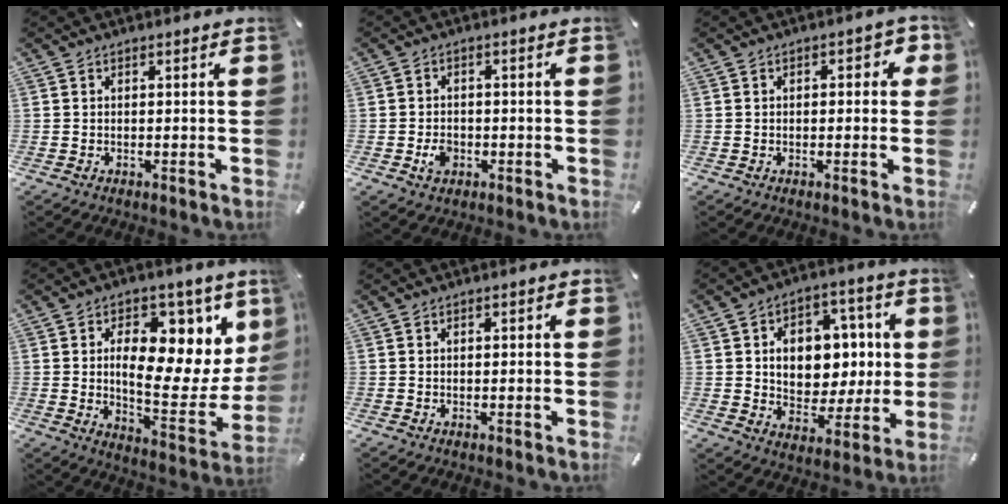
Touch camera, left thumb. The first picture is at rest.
{"total": 3.8, "force": [-1.1, 3.0, 2.0], "torque": [-0.041, 0.004, -0.021]}
{"total": 3.1, "force": [0.0, 1.8, 2.5], "torque": [-0.034, 0.004, -0.006]}
{"total": 17.0, "force": [5.6, 9.5, 13.0], "torque": [-0.159, -0.058, 0.093]}
{"total": 0.6, "force": [-0.1, 0.3, 0.5], "torque": [-0.010, 0.000, -0.002]}
{"total": 11.5, "force": [1.4, 9.7, 6.1], "torque": [-0.082, -0.006, 0.034]}